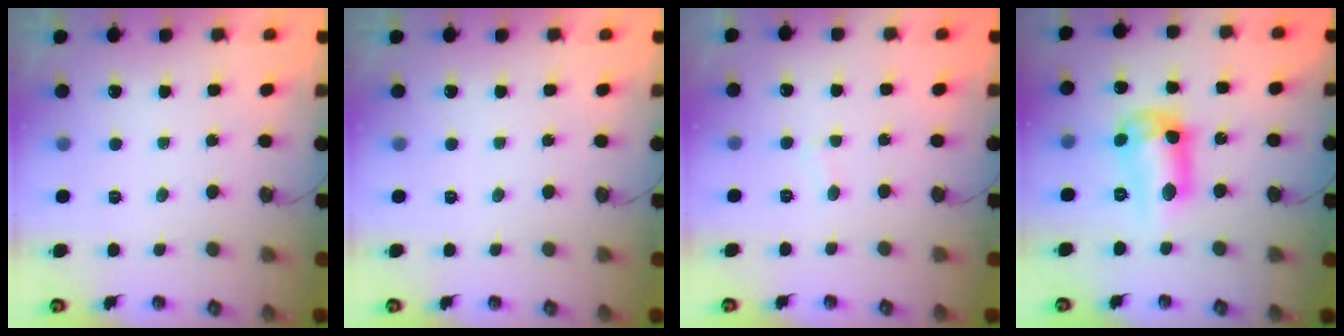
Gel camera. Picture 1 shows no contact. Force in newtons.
{"total": 0.0}
{"total": 1.7, "press": 1.7, "slide": 0.2}
{"total": 13.0, "press": 12.9, "slide": 1.1}